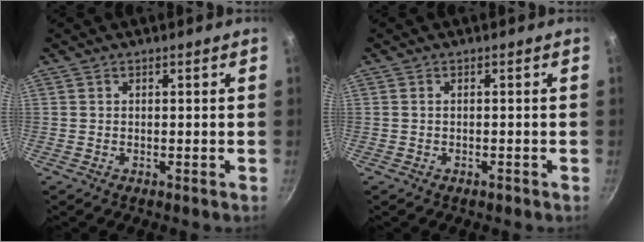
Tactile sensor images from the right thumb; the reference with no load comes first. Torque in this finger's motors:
{"motor_torque": [-0.25, 0.04, -0.15, -0.02, 0.00]}